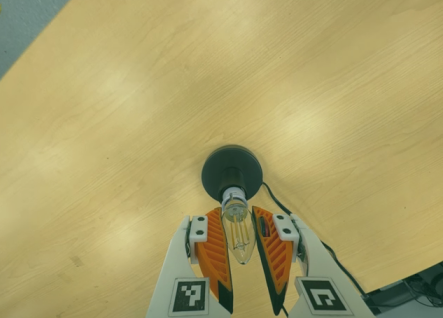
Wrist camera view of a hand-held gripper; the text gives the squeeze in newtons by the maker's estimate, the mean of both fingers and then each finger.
{"total": 12.1, "left": 12.2, "right": 12.0}